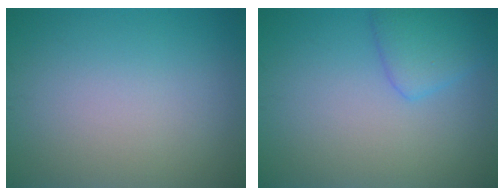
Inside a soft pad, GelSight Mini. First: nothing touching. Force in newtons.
{"total": 2.8, "press": 2.8, "slide": 0.2}